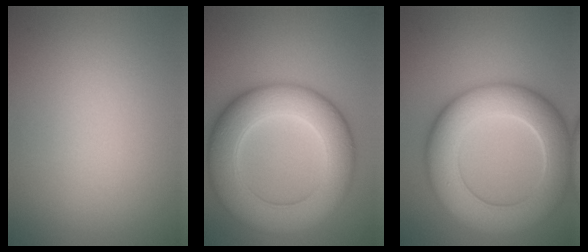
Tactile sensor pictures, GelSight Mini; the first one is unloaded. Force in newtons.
{"total": 10.2, "press": 10.2, "slide": 0.1}
{"total": 10.4, "press": 10.4, "slide": 0.6}